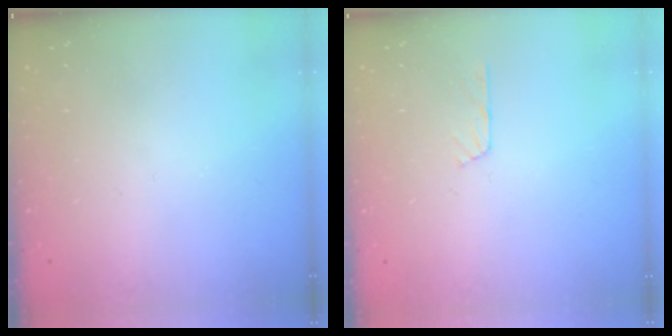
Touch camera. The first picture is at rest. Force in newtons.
{"total": 2.7, "press": 2.7, "slide": 0.3}